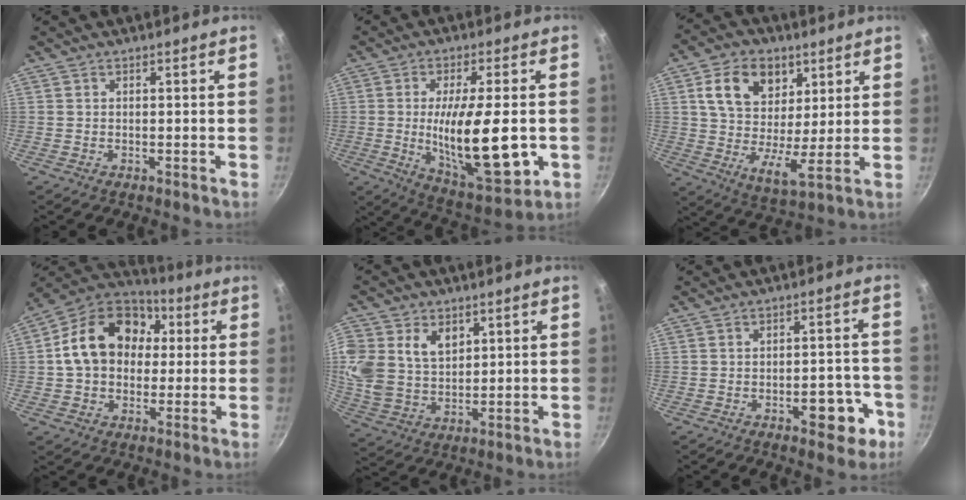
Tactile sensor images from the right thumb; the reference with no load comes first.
{"total": 19.2, "force": [-2.1, 6.3, 18.0], "torque": [-0.283, -0.011, -0.026]}
{"total": 14.6, "force": [5.8, 9.6, 9.3], "torque": [-0.134, -0.021, 0.097]}
{"total": 18.7, "force": [2.7, 14.3, 11.7], "torque": [-0.177, 0.035, 0.033]}
{"total": 15.8, "force": [5.2, 11.9, 9.0], "torque": [-0.201, -0.005, 0.107]}
{"total": 8.2, "force": [-3.6, 4.0, 6.2], "torque": [-0.050, 0.027, -0.041]}